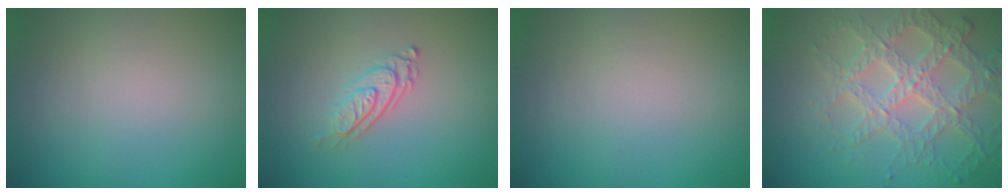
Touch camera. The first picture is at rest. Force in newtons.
{"total": 2.8, "press": 2.0, "slide": 2.0}
{"total": 0.0}
{"total": 4.5, "press": 4.3, "slide": 1.2}